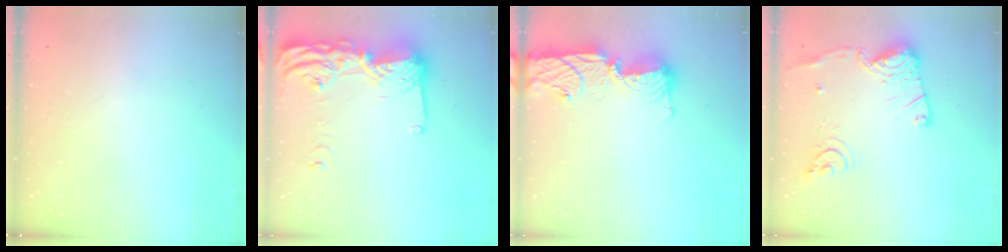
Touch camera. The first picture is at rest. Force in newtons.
{"total": 20.3, "press": 20.2, "slide": 2.3}
{"total": 16.2, "press": 16.2, "slide": 1.1}
{"total": 16.1, "press": 16.1, "slide": 1.6}